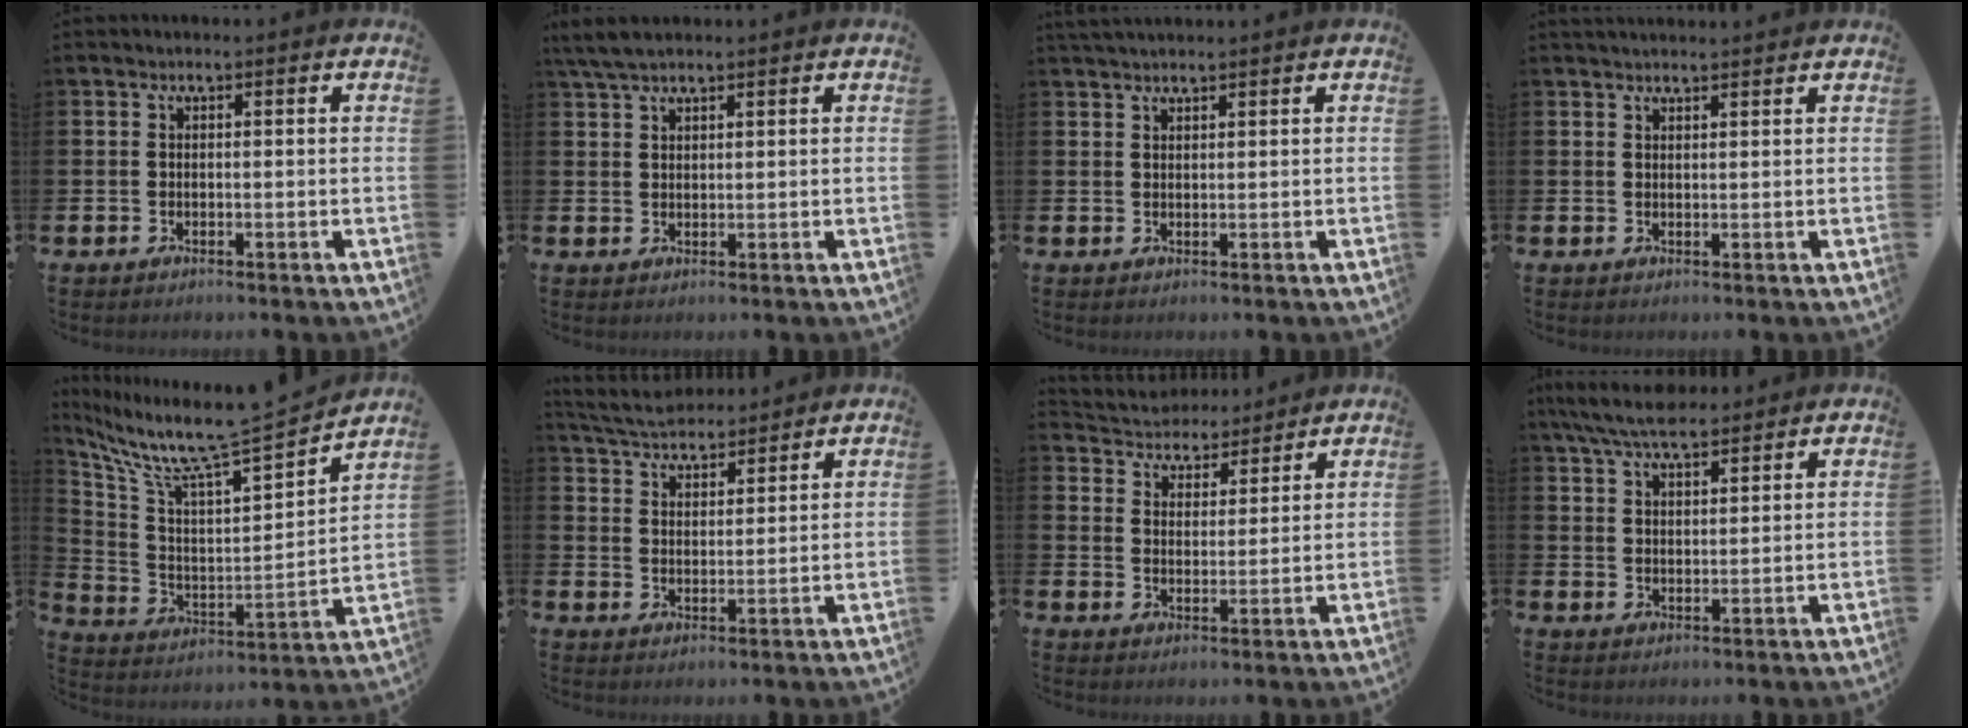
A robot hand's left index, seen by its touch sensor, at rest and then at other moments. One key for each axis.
{"total": 3.7, "fx": 3.1, "fy": 0.9, "fz": 1.8, "tx": -0.037, "ty": -0.003, "tz": 0.057}
{"total": 1.6, "fx": 1.5, "fy": 0.1, "fz": 0.3, "tx": -0.006, "ty": -0.001, "tz": 0.028}
{"total": 1.6, "fx": 1.6, "fy": 0.2, "fz": 0.2, "tx": 0.005, "ty": -0.008, "tz": 0.027}
{"total": 9.2, "fx": 8.3, "fy": 0.3, "fz": 3.9, "tx": -0.116, "ty": -0.074, "tz": 0.133}
{"total": 4.9, "fx": 4.8, "fy": 0.7, "fz": 0.2, "tx": -0.027, "ty": -0.029, "tz": 0.086}
{"total": 4.4, "fx": 4.2, "fy": 1.3, "fz": -0.5, "tx": -0.015, "ty": -0.031, "tz": 0.071}
{"total": 6.8, "fx": 6.2, "fy": 1.5, "fz": 2.3, "tx": -0.057, "ty": -0.024, "tz": 0.113}